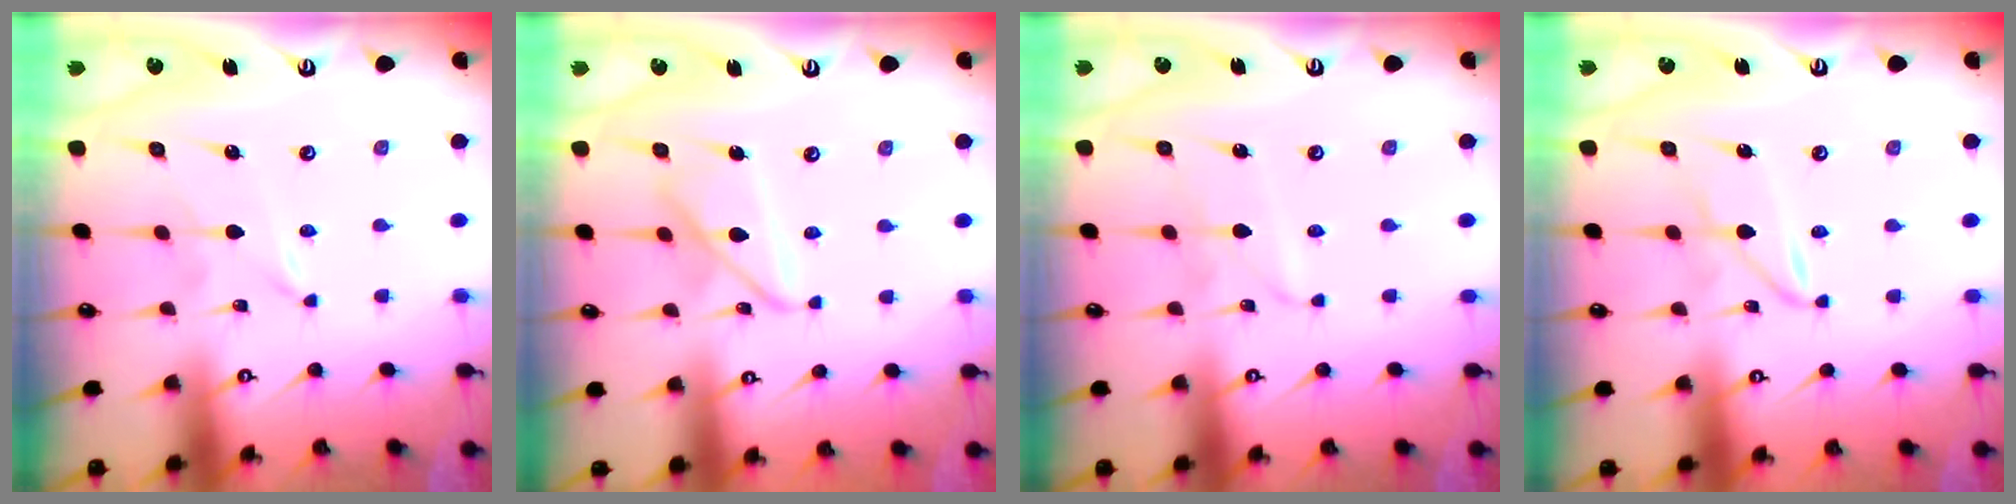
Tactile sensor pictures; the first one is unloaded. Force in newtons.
{"total": 12.1, "press": 12.1, "slide": 1.2}
{"total": 2.9, "press": 2.9, "slide": 0.4}
{"total": 2.6, "press": 2.6, "slide": 0.2}